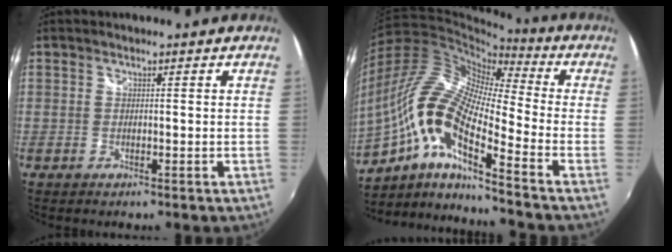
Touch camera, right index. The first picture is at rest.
{"total": 18.6, "force": [-8.2, 4.4, 16.1], "torque": [-0.282, -0.020, -0.180]}